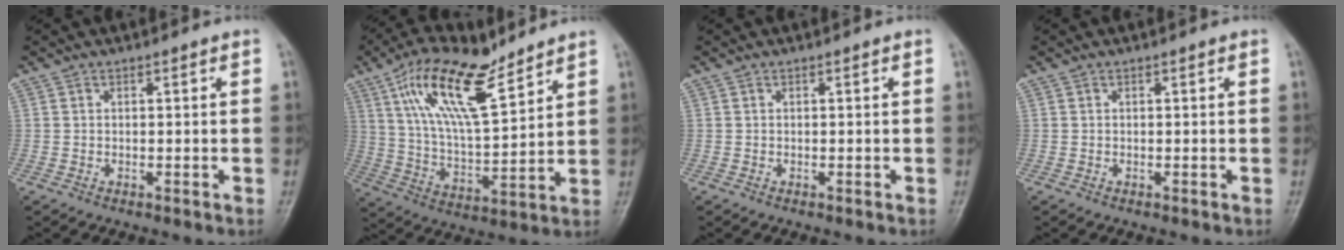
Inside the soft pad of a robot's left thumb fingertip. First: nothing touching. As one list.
[{"total": 16.9, "force": [10.1, 5.9, 12.2], "torque": [-0.210, -0.039, 0.196]}, {"total": 0.0}, {"total": 0.0}]